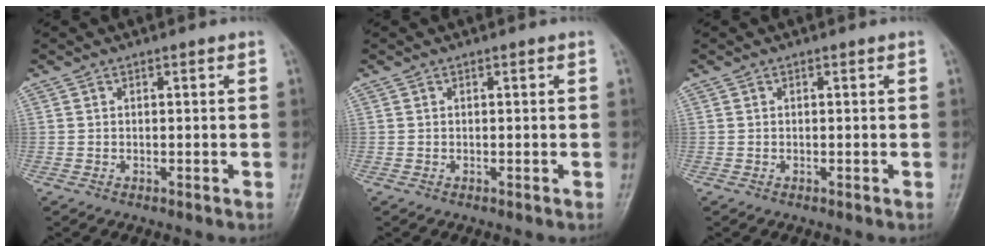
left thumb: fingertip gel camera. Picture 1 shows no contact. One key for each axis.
{"total": 0.0}
{"total": 0.0}